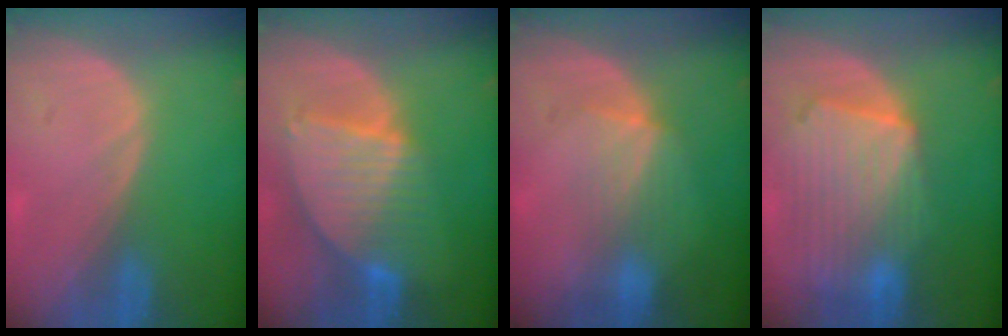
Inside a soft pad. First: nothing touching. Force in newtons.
{"total": 8.7, "press": 7.5, "slide": 4.4}
{"total": 4.2, "press": 4.0, "slide": 1.1}
{"total": 10.8, "press": 9.4, "slide": 5.3}